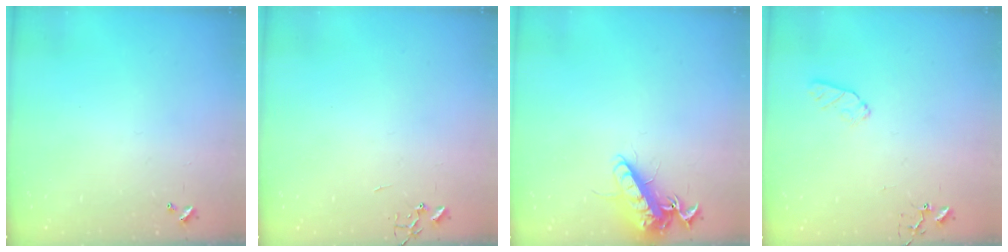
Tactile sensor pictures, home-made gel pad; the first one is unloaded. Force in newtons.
{"total": 0.0}
{"total": 14.3, "press": 14.1, "slide": 2.1}
{"total": 6.1, "press": 6.1, "slide": 0.8}